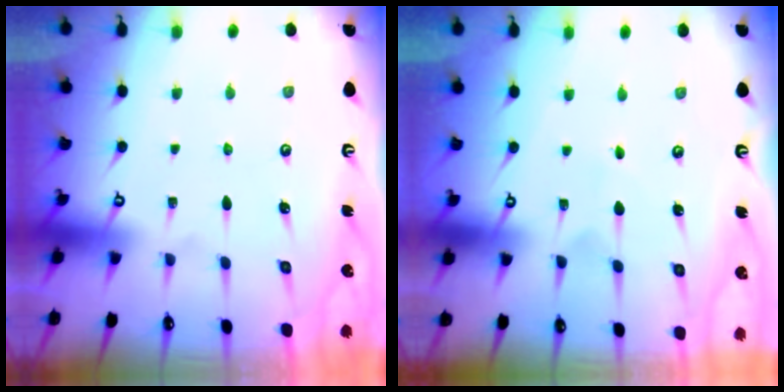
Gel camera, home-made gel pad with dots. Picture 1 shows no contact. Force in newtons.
{"total": 2.2, "press": 2.2, "slide": 0.2}